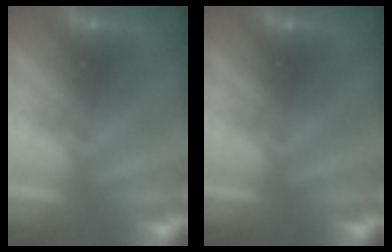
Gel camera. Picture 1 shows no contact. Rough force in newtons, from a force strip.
{"total": 0.0}